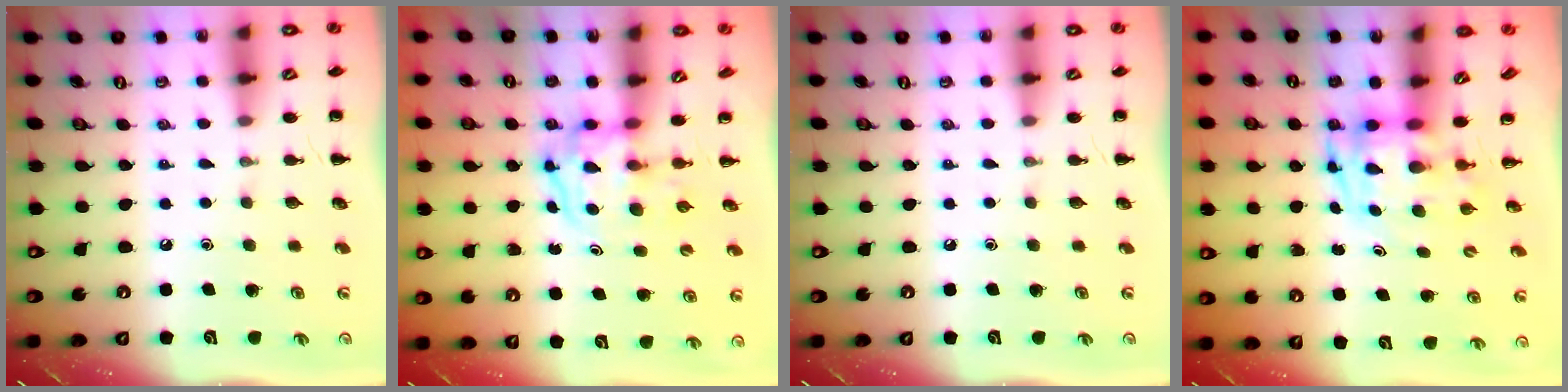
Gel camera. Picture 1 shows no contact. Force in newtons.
{"total": 3.6, "press": 3.5, "slide": 0.5}
{"total": 0.0}
{"total": 3.4, "press": 3.4, "slide": 0.7}